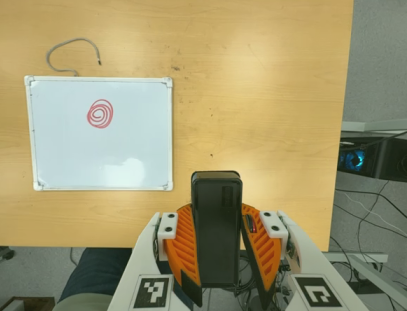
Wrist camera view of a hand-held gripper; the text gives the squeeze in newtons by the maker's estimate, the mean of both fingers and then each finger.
{"total": 8.9, "left": 7.7, "right": 10.0}